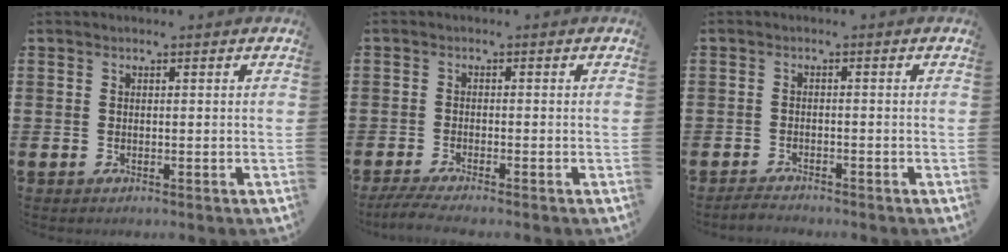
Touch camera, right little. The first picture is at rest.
{"total": 2.0, "force": [-1.5, 0.0, 1.3], "torque": [-0.027, -0.002, -0.028]}
{"total": 1.2, "force": [-1.2, 0.1, 0.1], "torque": [-0.005, 0.003, -0.025]}